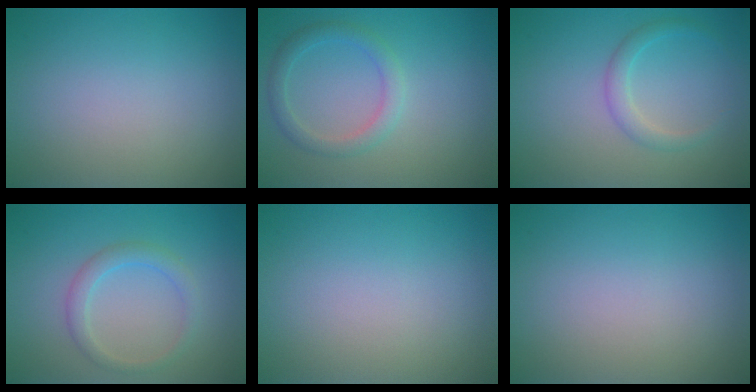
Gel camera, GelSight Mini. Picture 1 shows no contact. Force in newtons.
{"total": 2.3, "press": 2.3, "slide": 0.0}
{"total": 1.7, "press": 1.7, "slide": 0.1}
{"total": 2.1, "press": 2.1, "slide": 0.1}
{"total": 0.0}
{"total": 0.0}